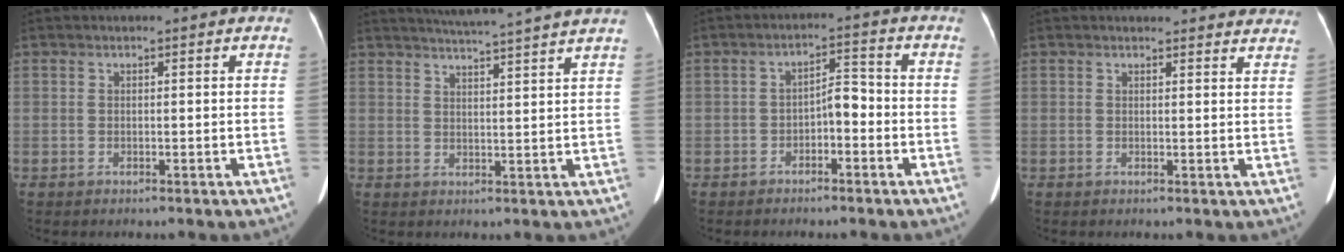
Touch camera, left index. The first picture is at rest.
{"total": 12.8, "force": [11.6, -1.5, 5.2], "torque": [-0.087, -0.008, 0.145]}
{"total": 3.7, "force": [-1.5, 1.5, 3.0], "torque": [-0.050, 0.020, -0.027]}
{"total": 11.2, "force": [10.7, 2.5, 2.1], "torque": [0.008, -0.005, 0.094]}